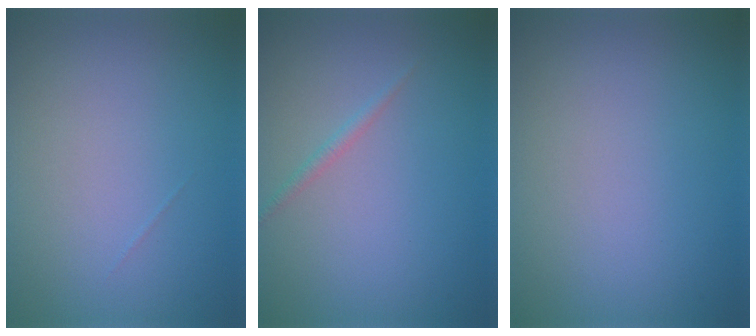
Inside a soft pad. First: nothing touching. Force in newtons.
{"total": 0.8, "press": 0.8, "slide": 0.1}
{"total": 0.0}